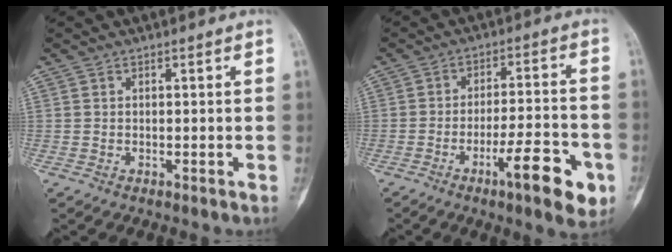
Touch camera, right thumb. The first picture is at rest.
{"total": 12.7, "force": [-5.8, 3.0, 10.9], "torque": [-0.150, 0.028, -0.082]}